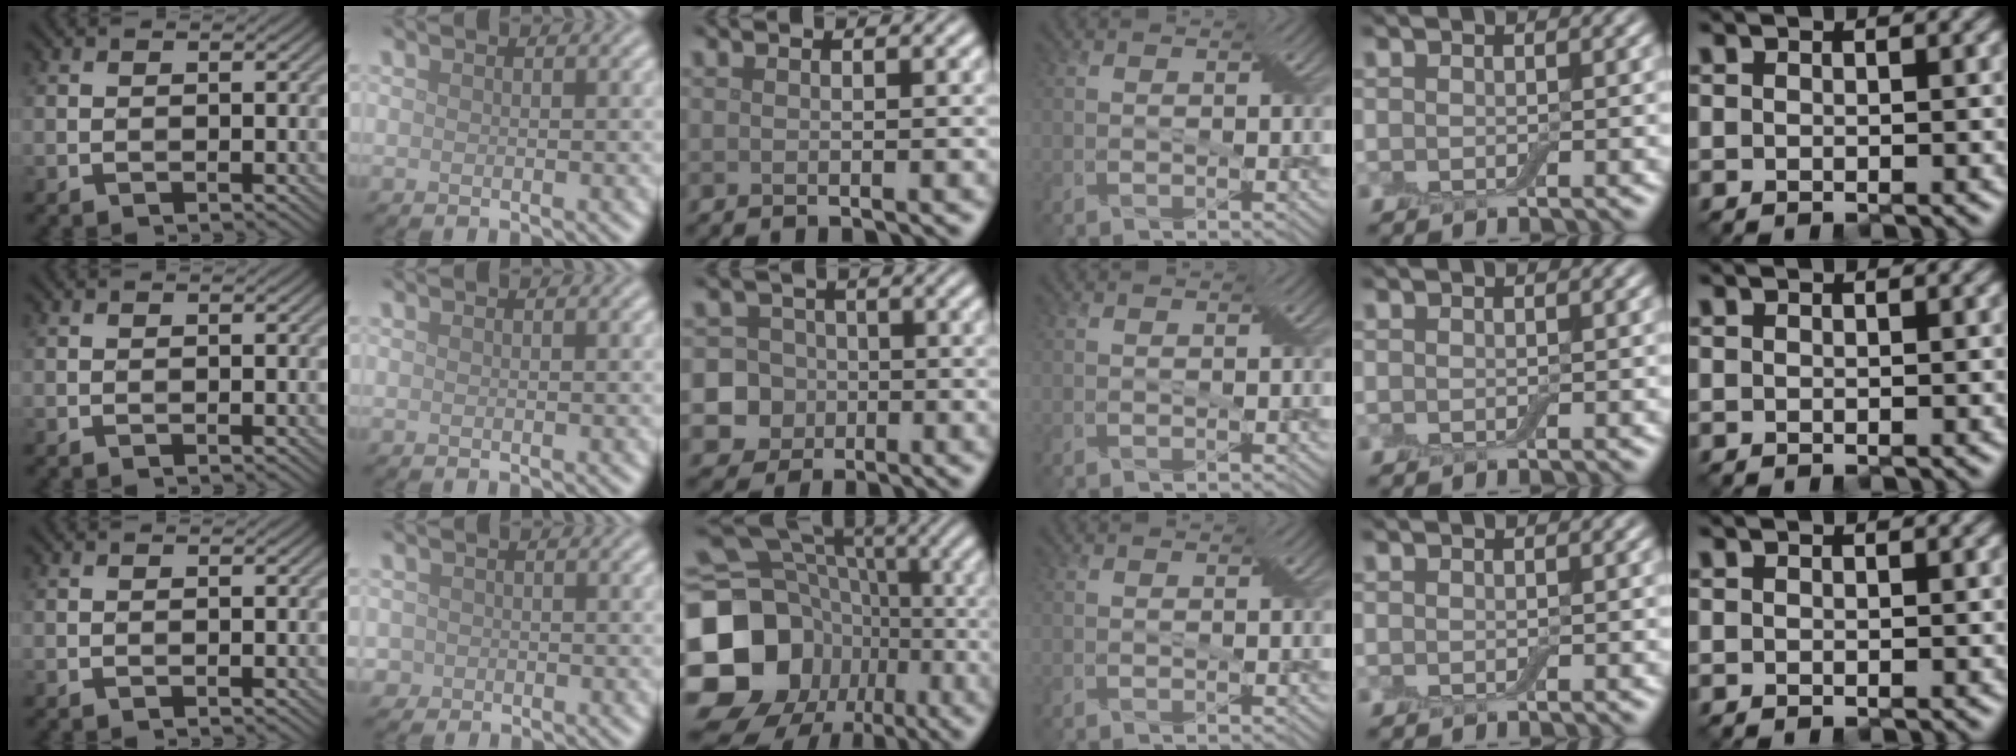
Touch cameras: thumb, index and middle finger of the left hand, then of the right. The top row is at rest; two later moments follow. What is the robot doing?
{"motion": "press", "object": "electronic device side button"}